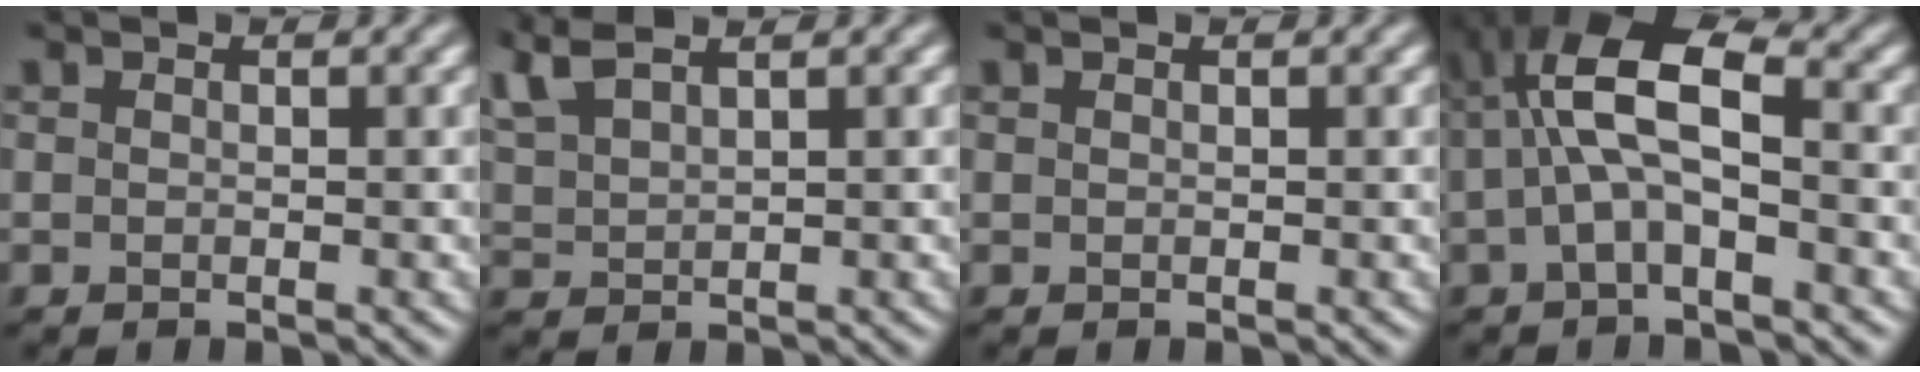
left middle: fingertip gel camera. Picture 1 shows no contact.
{"total": 4.3, "force": [3.4, 1.1, 2.3], "torque": [-0.071, 0.022, 0.072]}
{"total": 0.0}
{"total": 5.9, "force": [0.4, 2.3, 5.5], "torque": [-0.106, 0.027, -0.004]}